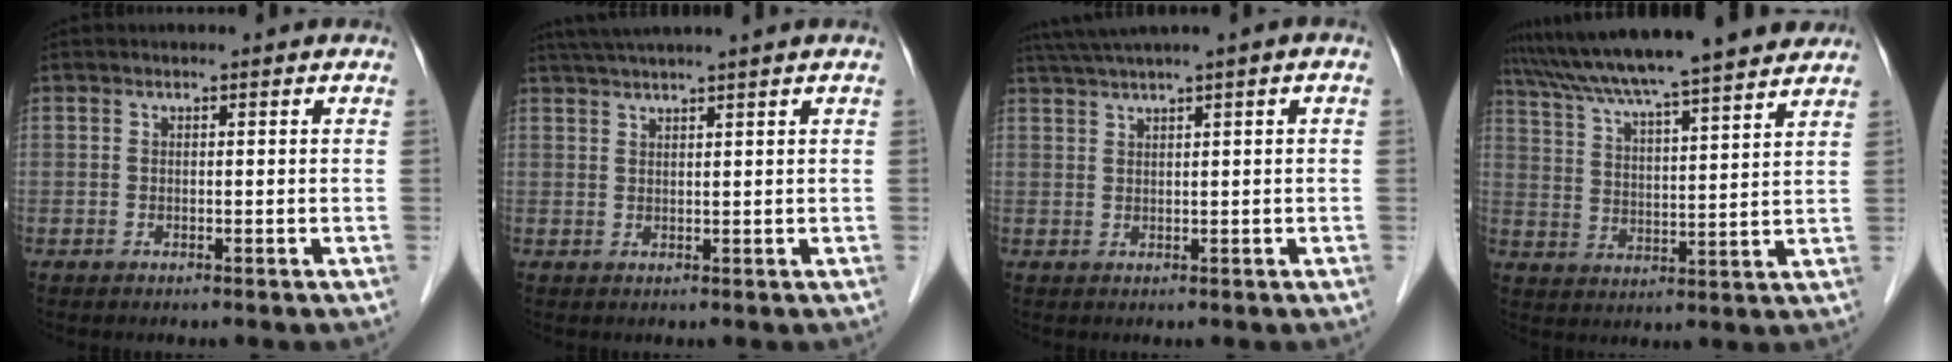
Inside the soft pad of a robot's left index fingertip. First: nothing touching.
{"total": 6.3, "force": [5.3, -1.3, 3.2], "torque": [-0.049, 0.030, 0.086]}
{"total": 4.5, "force": [3.0, -0.7, 3.4], "torque": [-0.073, 0.021, 0.059]}
{"total": 20.2, "force": [17.5, 0.8, 9.9], "torque": [-0.170, 0.023, 0.261]}